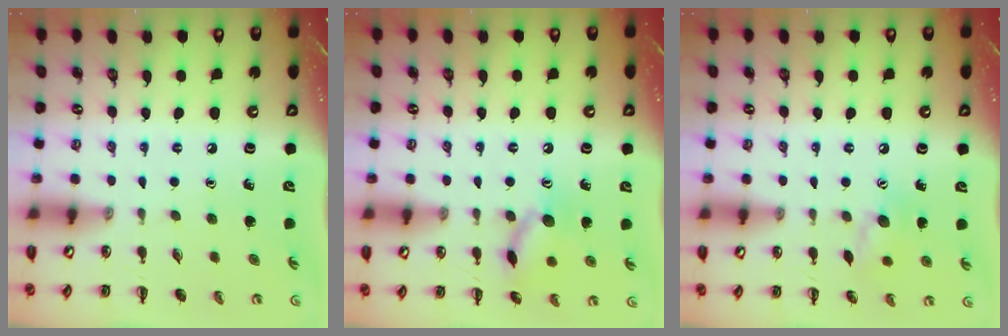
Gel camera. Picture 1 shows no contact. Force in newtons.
{"total": 11.5, "press": 11.5, "slide": 0.7}
{"total": 9.1, "press": 9.0, "slide": 1.5}